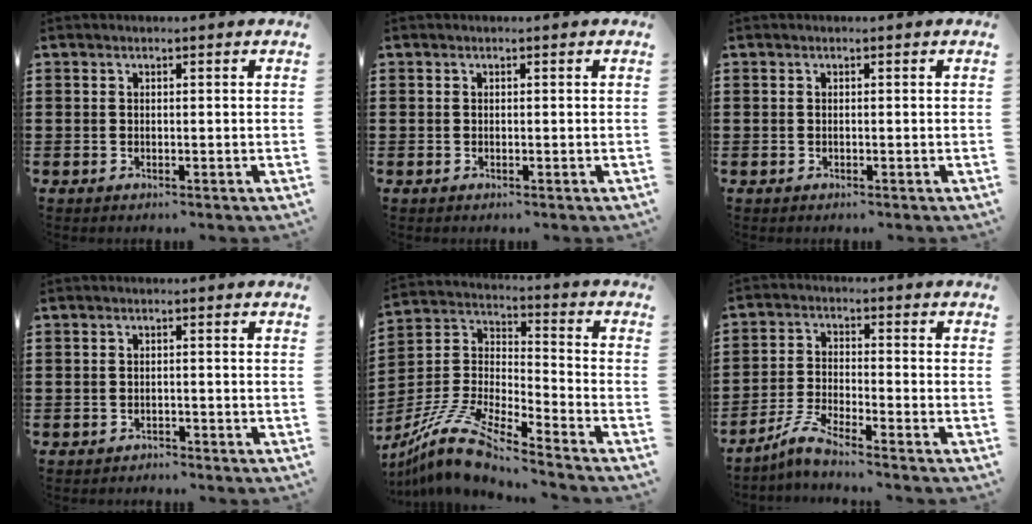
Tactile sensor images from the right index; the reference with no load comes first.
{"total": 0.0}
{"total": 0.0}
{"total": 1.1, "force": [-1.1, 0.1, -0.1], "torque": [-0.003, 0.001, -0.025]}
{"total": 11.2, "force": [-9.7, 1.5, 5.5], "torque": [-0.130, 0.003, -0.199]}
{"total": 4.9, "force": [-4.3, -0.1, 2.4], "torque": [-0.069, -0.014, -0.088]}